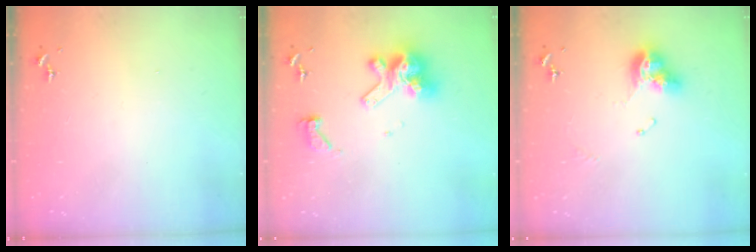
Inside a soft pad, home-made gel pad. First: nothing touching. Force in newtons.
{"total": 14.1, "press": 14.0, "slide": 1.6}
{"total": 11.1, "press": 11.1, "slide": 1.0}